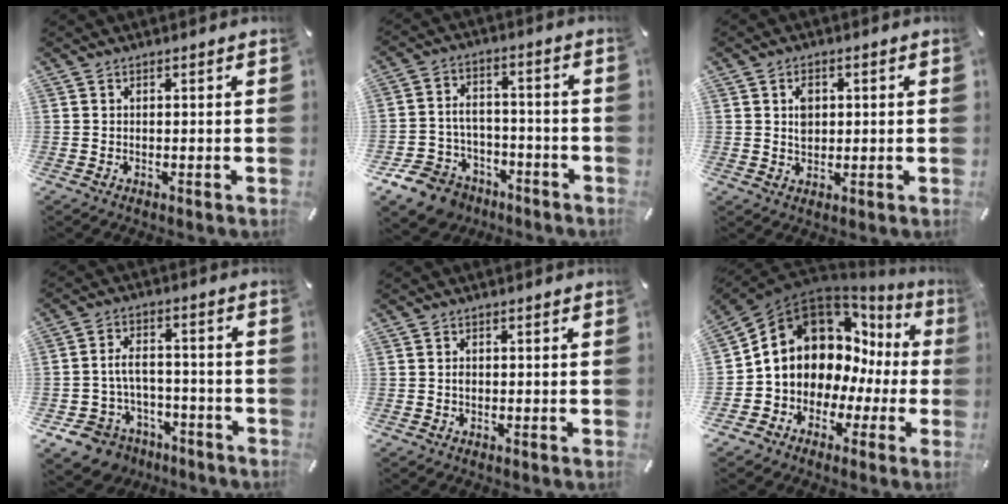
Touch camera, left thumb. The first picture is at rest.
{"total": 9.8, "force": [-6.4, 7.0, 2.5], "torque": [-0.053, 0.045, -0.113]}
{"total": 3.6, "force": [0.7, 2.8, 2.1], "torque": [-0.031, 0.001, 0.007]}
{"total": 9.2, "force": [-3.7, 7.5, 3.9], "torque": [-0.090, 0.025, -0.063]}
{"total": 0.6, "force": [-0.1, 0.4, 0.4], "torque": [-0.009, 0.000, -0.002]}
{"total": 13.6, "force": [4.7, 11.0, 6.6], "torque": [-0.118, -0.046, 0.092]}